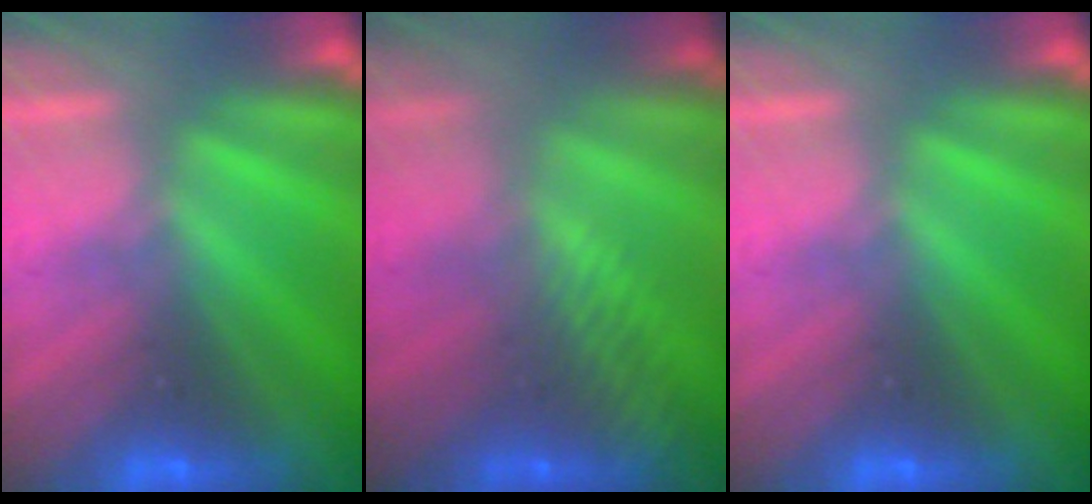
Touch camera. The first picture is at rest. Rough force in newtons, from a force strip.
{"total": 2.9}
{"total": 0.0}